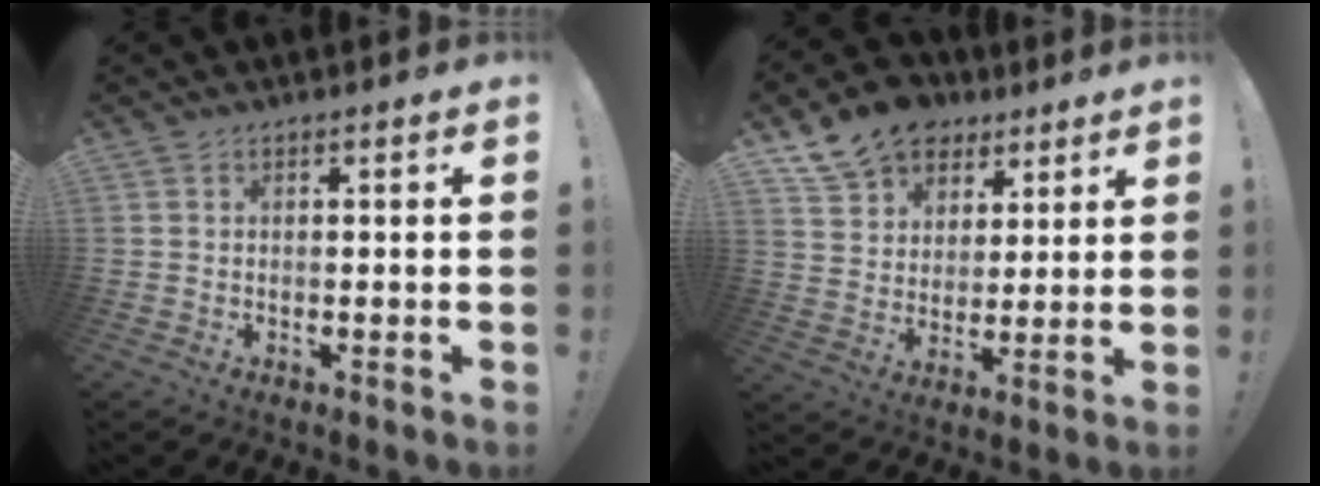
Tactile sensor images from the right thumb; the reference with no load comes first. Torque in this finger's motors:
{"motor_torque": [1.32, 1.53, 0.04, 0.24, 0.21]}